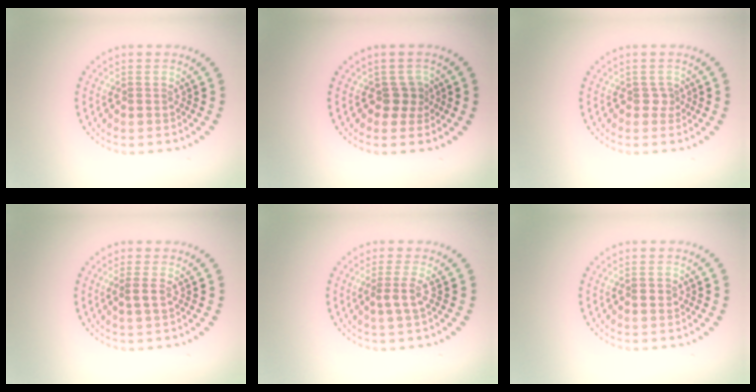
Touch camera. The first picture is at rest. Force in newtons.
{"total": 1.6, "press": 1.3, "slide": 1.0}
{"total": 0.9, "press": 0.6, "slide": 0.7}
{"total": 1.1, "press": 0.9, "slide": 0.6}
{"total": 1.7, "press": 1.1, "slide": 1.3}
{"total": 1.0, "press": 1.0, "slide": 0.0}